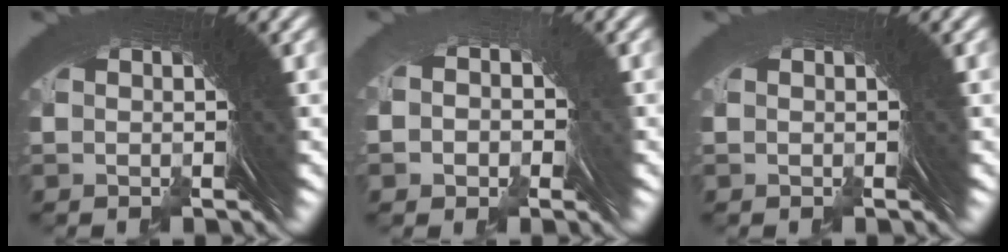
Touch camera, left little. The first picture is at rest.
{"total": 1.4, "force": [-0.7, 1.1, 0.3], "torque": [-0.011, 0.002, -0.017]}
{"total": 0.7, "force": [-0.4, -0.4, -0.5], "torque": [0.013, 0.005, -0.006]}